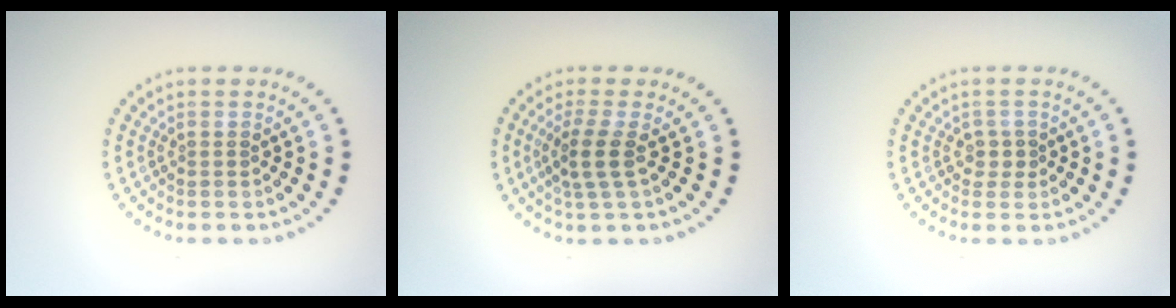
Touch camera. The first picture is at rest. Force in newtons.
{"total": 2.5, "press": 1.9, "slide": 1.6}
{"total": 1.2, "press": 0.9, "slide": 0.7}